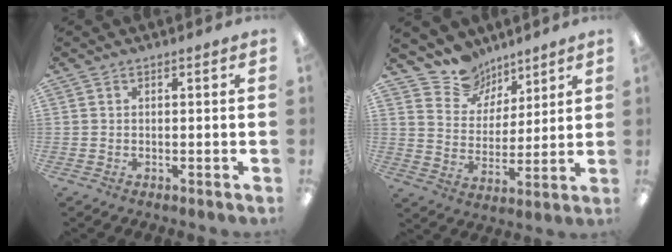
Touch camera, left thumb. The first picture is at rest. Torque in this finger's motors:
{"motor_torque": [-0.01, -0.08, -0.27, -0.45, -0.07]}